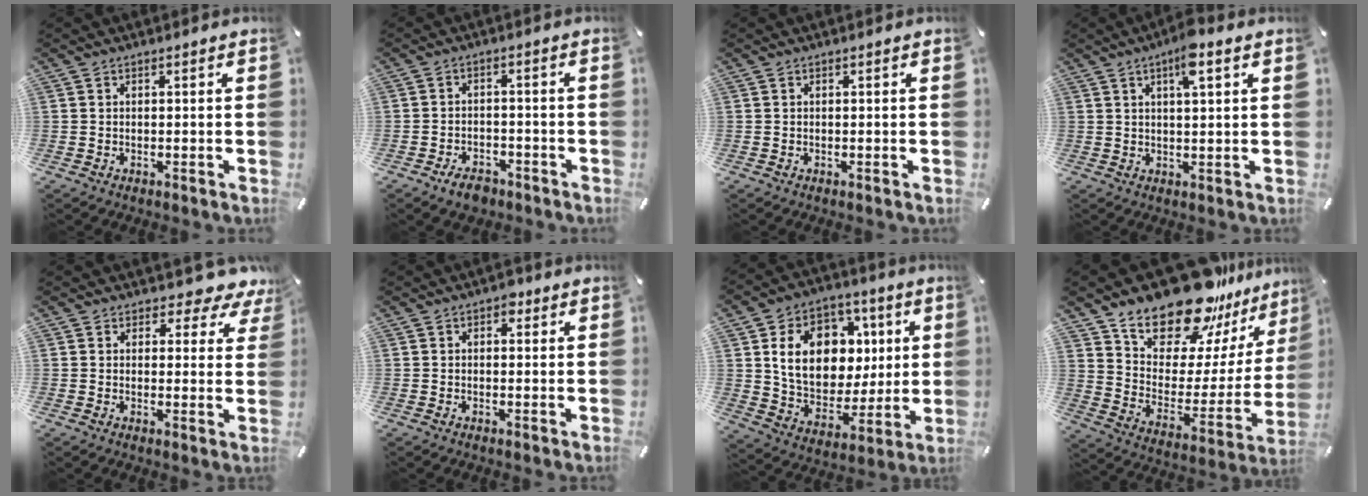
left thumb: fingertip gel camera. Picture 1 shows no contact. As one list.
[{"total": 4.1, "force": [-3.1, 2.3, 1.4], "torque": [-0.027, 0.016, -0.059]}, {"total": 0.0}, {"total": 6.4, "force": [3.6, 1.3, 5.1], "torque": [-0.093, 0.001, 0.057]}, {"total": 4.7, "force": [3.4, 2.9, 1.6], "torque": [-0.006, -0.032, 0.053]}, {"total": 2.3, "force": [1.1, 1.6, 1.3], "torque": [-0.005, -0.003, 0.013]}, {"total": 17.1, "force": [4.4, 13.6, 9.4], "torque": [-0.162, -0.003, 0.092]}, {"total": 22.1, "force": [18.6, 9.5, 7.3], "torque": [-0.115, -0.151, 0.322]}]